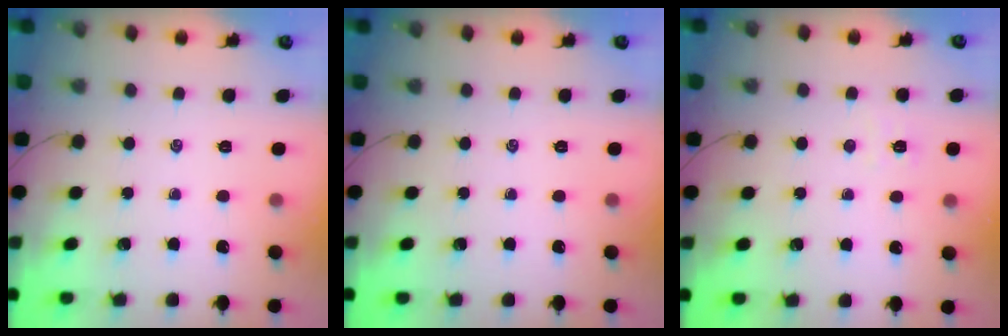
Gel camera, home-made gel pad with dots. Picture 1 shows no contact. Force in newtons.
{"total": 0.0}
{"total": 3.0, "press": 2.9, "slide": 0.9}